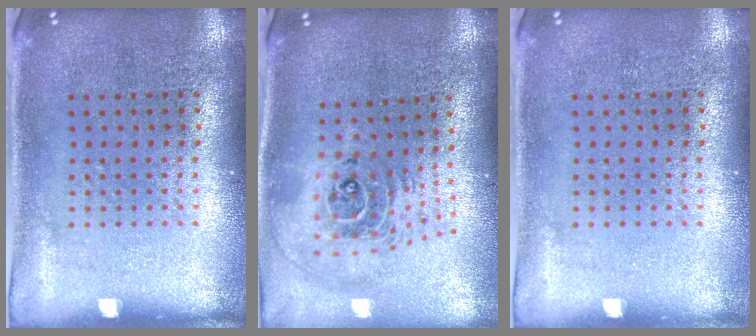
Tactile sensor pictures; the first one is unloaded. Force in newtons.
{"total": 2.4, "press": 1.8, "slide": 1.6}
{"total": 0.0}